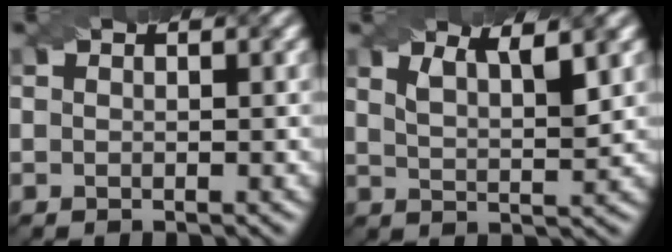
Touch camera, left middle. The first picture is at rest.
{"total": 3.9, "force": [2.3, 1.2, 2.9], "torque": [-0.037, 0.009, 0.030]}